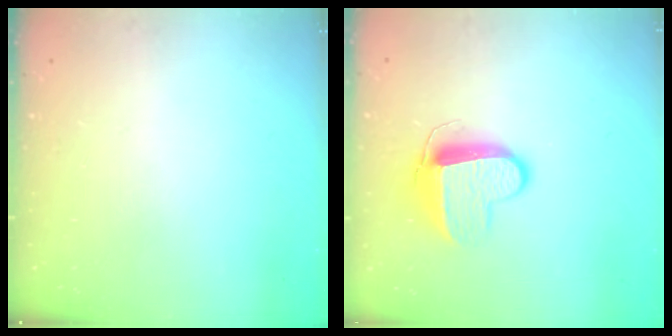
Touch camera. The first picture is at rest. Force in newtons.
{"total": 10.5, "press": 10.5, "slide": 0.8}